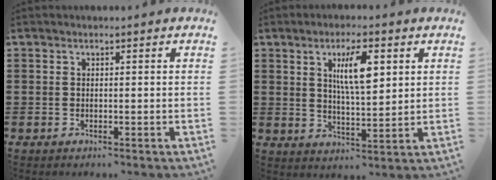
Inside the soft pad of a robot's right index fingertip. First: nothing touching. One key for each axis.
{"total": 7.3, "fx": 2.7, "fy": 2.2, "fz": 6.4, "tx": -0.124, "ty": 0.006, "tz": 0.042}